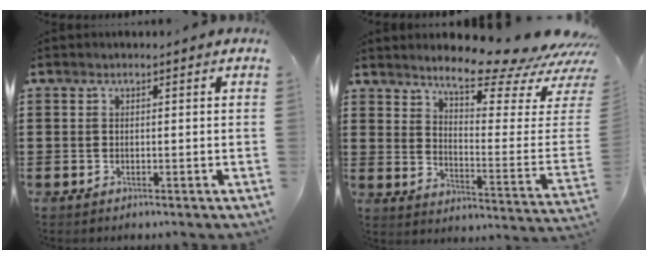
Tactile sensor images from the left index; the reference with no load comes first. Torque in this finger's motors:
{"motor_torque": [2.14, 0.00, 0.80, 0.12]}